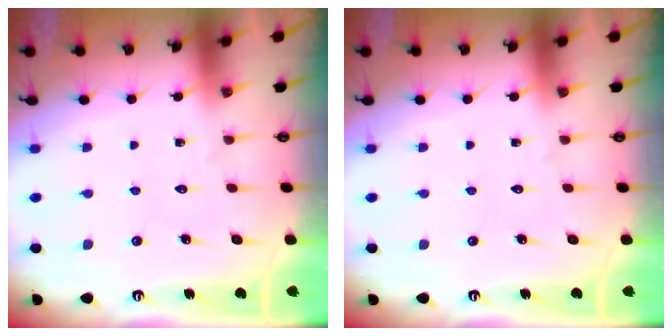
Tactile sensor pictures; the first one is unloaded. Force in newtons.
{"total": 0.0}